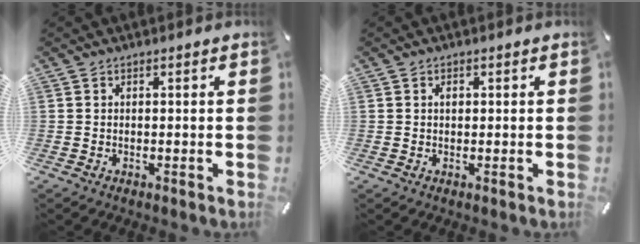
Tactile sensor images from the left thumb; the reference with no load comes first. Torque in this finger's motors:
{"motor_torque": [0.22, 0.48, 0.13, -0.22, 0.00]}